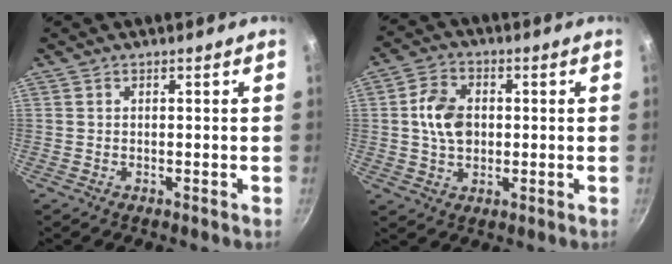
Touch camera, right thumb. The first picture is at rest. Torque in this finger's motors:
{"motor_torque": [-0.08, 0.45, 0.27, 0.46, 0.13]}